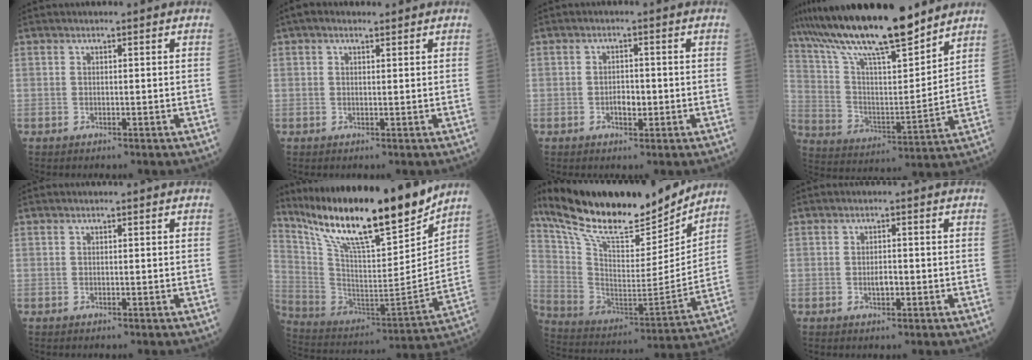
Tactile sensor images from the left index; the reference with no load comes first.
{"total": 2.0, "force": [1.4, 0.9, 1.2], "torque": [-0.027, 0.018, 0.022]}
{"total": 2.2, "force": [-0.6, 1.2, 1.8], "torque": [-0.028, 0.004, -0.008]}
{"total": 20.0, "force": [16.5, 2.6, 10.9], "torque": [-0.197, 0.012, 0.293]}
{"total": 0.0}
{"total": 23.6, "force": [19.4, 2.3, 13.2], "torque": [-0.241, -0.025, 0.328]}
{"total": 25.2, "force": [21.2, 5.6, 12.4], "torque": [-0.227, -0.010, 0.345]}
{"total": 1.6, "force": [-0.4, 0.7, 1.4], "torque": [-0.024, 0.002, -0.006]}